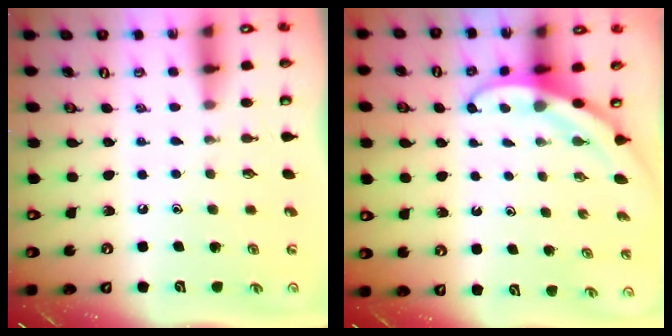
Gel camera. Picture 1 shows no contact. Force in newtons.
{"total": 3.8, "press": 3.8, "slide": 0.3}